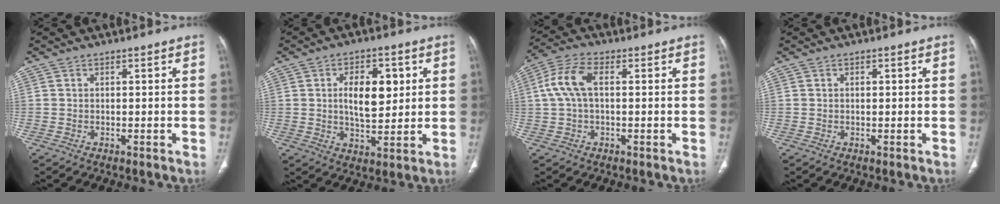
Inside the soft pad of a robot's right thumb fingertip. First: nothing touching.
{"total": 10.0, "force": [2.2, 5.3, 8.2], "torque": [-0.106, -0.010, 0.040]}
{"total": 7.6, "force": [0.9, 3.8, 6.5], "torque": [-0.150, 0.027, 0.016]}
{"total": 0.7, "force": [0.2, 0.4, 0.5], "torque": [-0.012, 0.000, 0.004]}